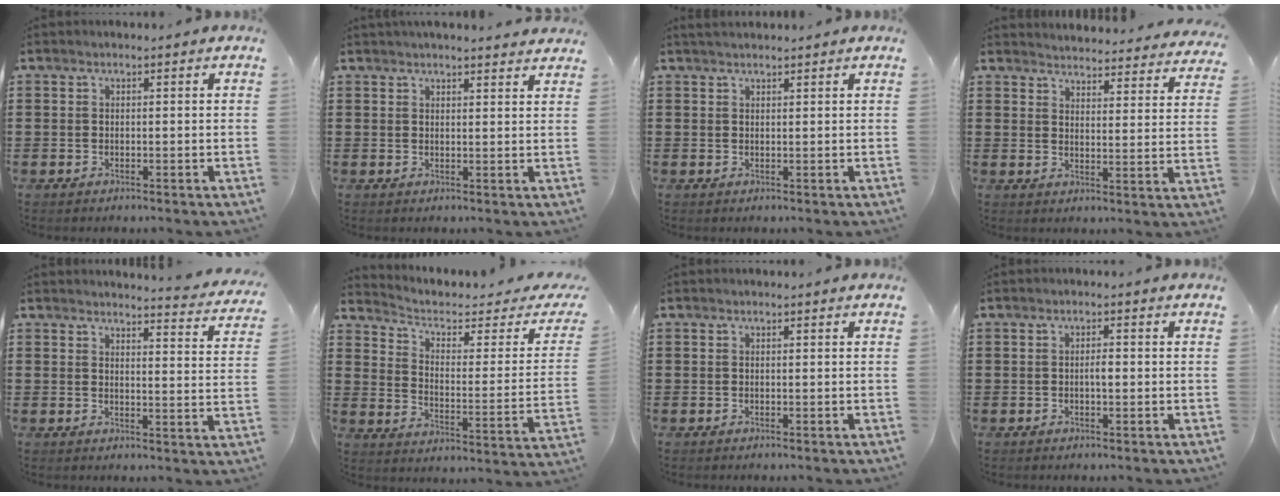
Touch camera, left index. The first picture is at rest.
{"total": 2.3, "force": [2.3, 0.1, 0.2], "torque": [-0.009, -0.007, 0.045]}
{"total": 1.2, "force": [1.2, 0.2, 0.2], "torque": [-0.007, 0.000, 0.024]}
{"total": 3.8, "force": [3.8, -0.3, 0.0], "torque": [-0.012, -0.033, 0.064]}
{"total": 3.6, "force": [3.5, -0.5, 0.6], "torque": [-0.011, -0.030, 0.057]}
{"total": 3.6, "force": [2.2, 1.3, 2.6], "torque": [-0.065, -0.019, 0.030]}
{"total": 0.0}
{"total": 1.5, "force": [-0.1, 0.3, 1.5], "torque": [-0.029, -0.002, -0.001]}